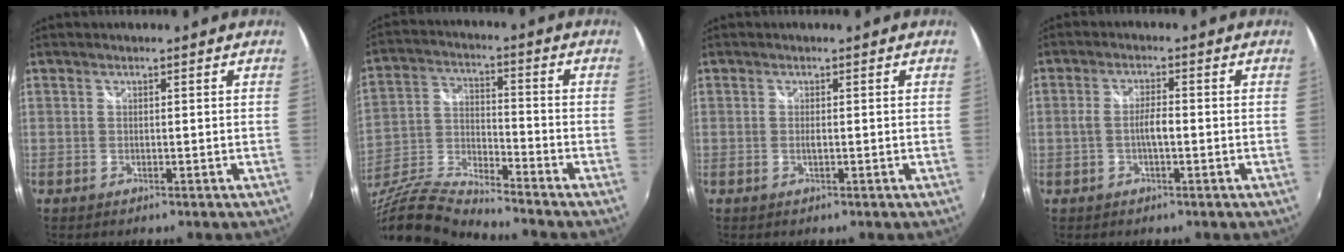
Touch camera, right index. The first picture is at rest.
{"total": 13.8, "force": [-12.2, 1.2, 6.4], "torque": [-0.145, -0.016, -0.247]}
{"total": 0.7, "force": [-0.1, 0.0, 0.7], "torque": [-0.012, -0.001, -0.002]}
{"total": 4.9, "force": [-1.2, 0.5, 4.7], "torque": [-0.095, 0.003, -0.021]}